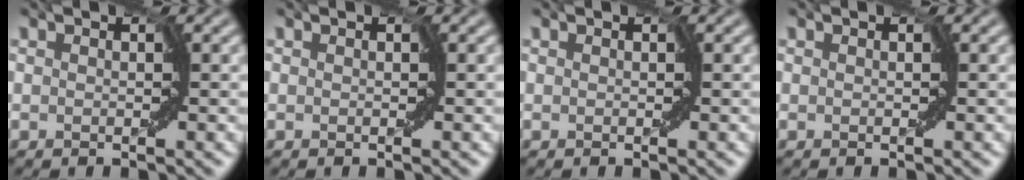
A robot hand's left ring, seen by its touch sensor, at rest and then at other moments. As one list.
[{"total": 0.0}, {"total": 0.0}, {"total": 0.0}]